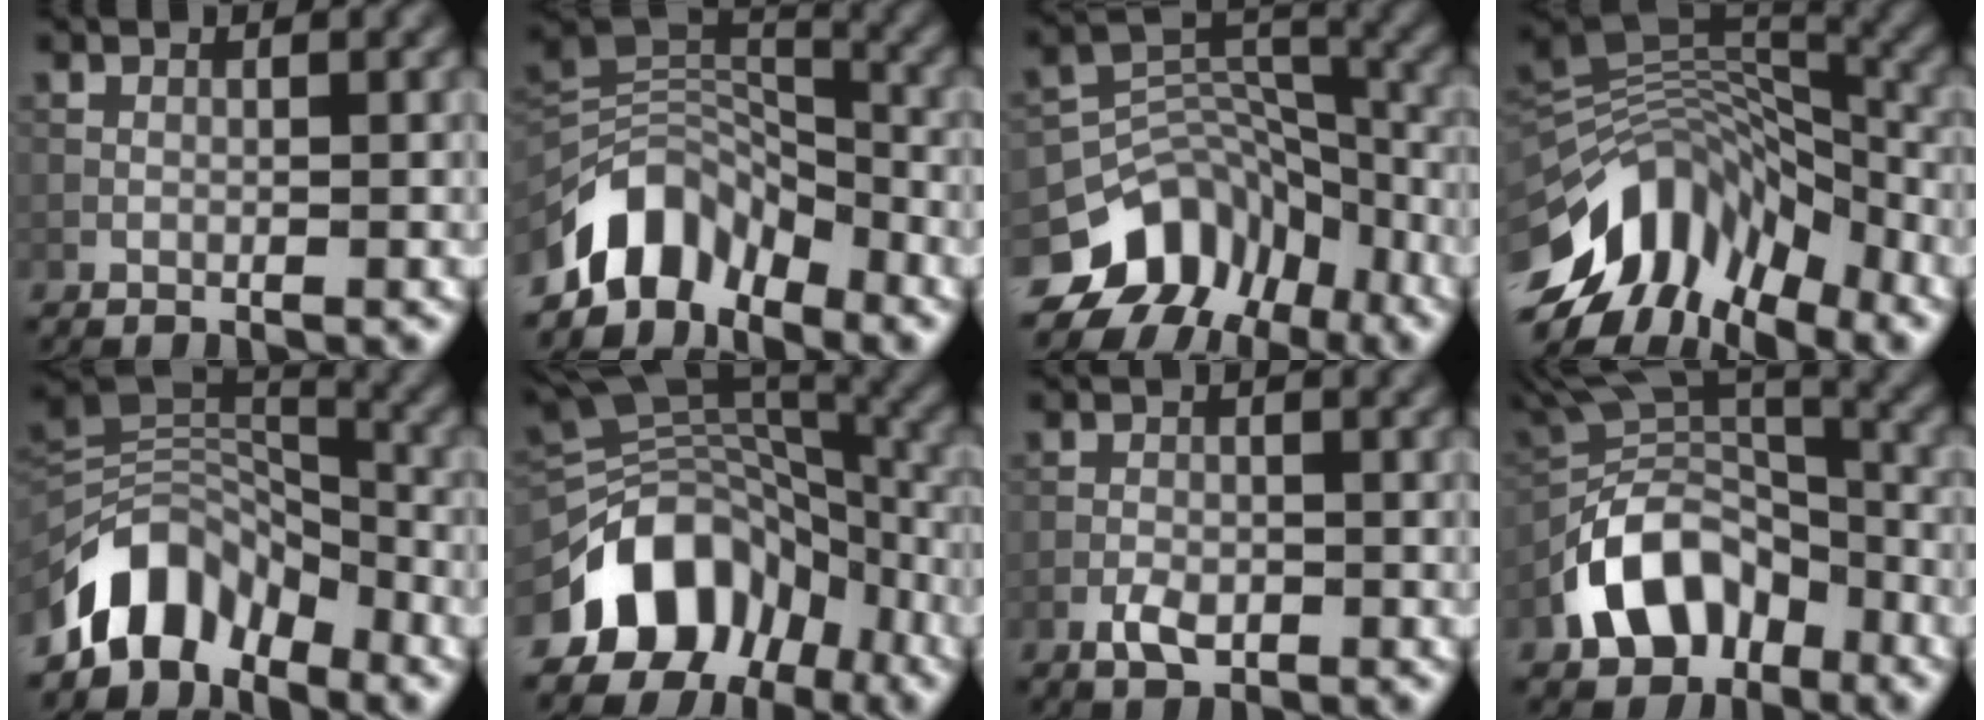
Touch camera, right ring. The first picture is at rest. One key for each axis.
{"total": 7.0, "fx": -5.1, "fy": 3.9, "fz": 2.9, "tx": -0.029, "ty": 0.003, "tz": -0.103}
{"total": 9.4, "fx": -6.0, "fy": 6.4, "fz": 3.5, "tx": -0.046, "ty": 0.013, "tz": -0.105}
{"total": 13.3, "fx": -7.6, "fy": 7.4, "fz": 7.9, "tx": -0.158, "ty": 0.024, "tz": -0.142}
{"total": 7.8, "fx": -5.3, "fy": 4.4, "fz": 3.5, "tx": -0.037, "ty": 0.005, "tz": -0.108}
{"total": 10.8, "fx": -5.8, "fy": 7.2, "fz": 5.6, "tx": -0.088, "ty": 0.024, "tz": -0.119}
{"total": 2.3, "fx": -1.3, "fy": 1.3, "fz": 1.5, "tx": -0.024, "ty": 0.001, "tz": -0.027}
{"total": 9.7, "fx": -4.9, "fy": 6.1, "fz": 5.8, "tx": -0.095, "ty": 0.011, "tz": -0.107}